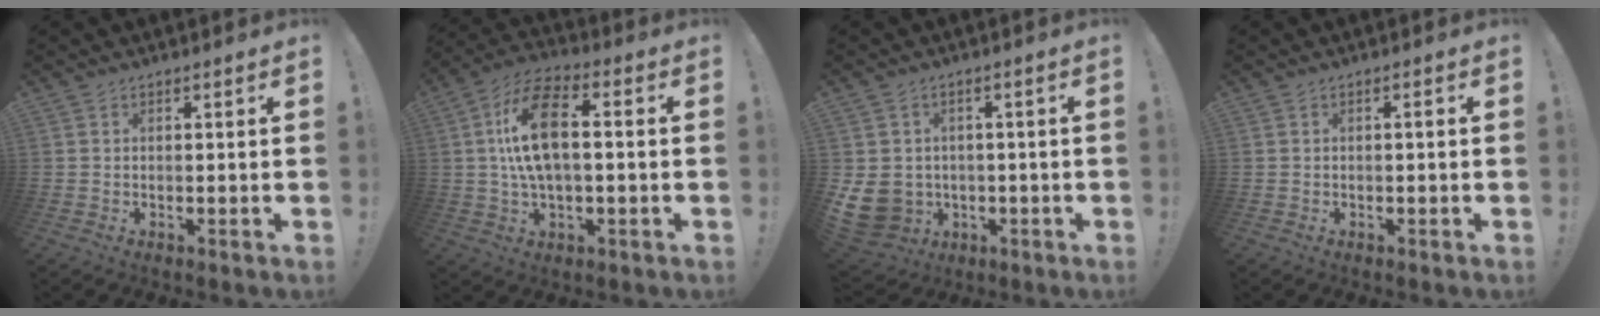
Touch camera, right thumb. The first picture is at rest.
{"total": 14.4, "force": [0.8, 7.0, 12.6], "torque": [-0.231, 0.012, 0.014]}
{"total": 9.6, "force": [-1.5, 8.5, 4.1], "torque": [-0.102, 0.005, -0.022]}
{"total": 0.9, "force": [-0.3, 0.0, 0.8], "torque": [-0.023, 0.005, -0.006]}